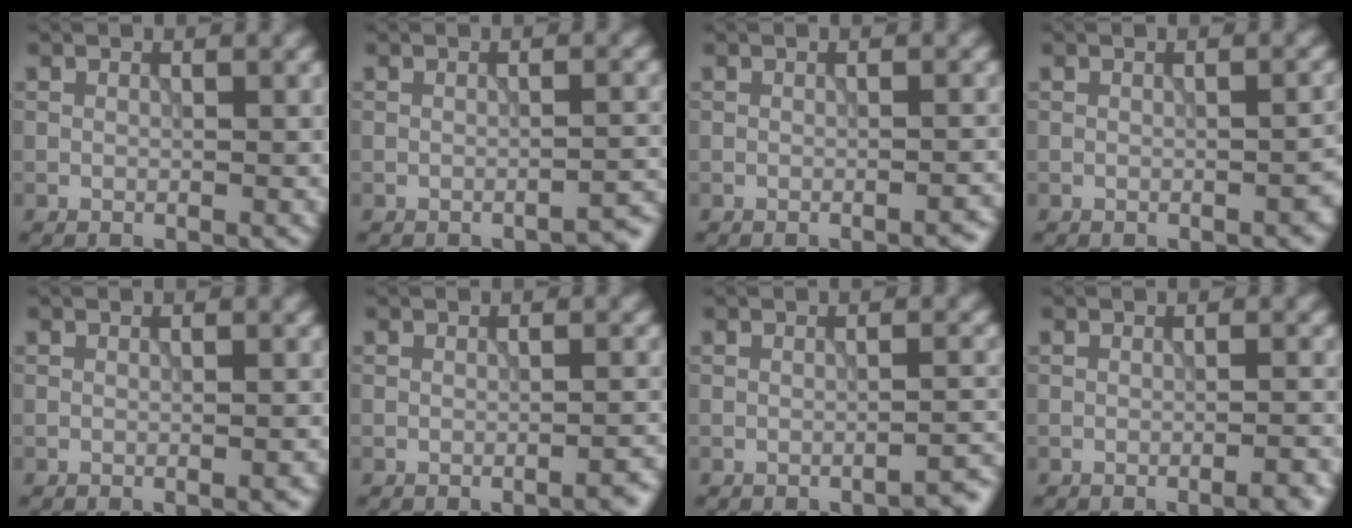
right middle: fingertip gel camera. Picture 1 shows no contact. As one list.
[{"total": 1.9, "force": [-1.7, 0.2, 0.6], "torque": [0.007, 0.011, -0.027]}, {"total": 1.3, "force": [-0.8, 0.3, 1.0], "torque": [-0.007, 0.002, -0.014]}, {"total": 1.3, "force": [-0.8, 0.3, 1.0], "torque": [-0.014, 0.005, -0.010]}, {"total": 1.1, "force": [-0.5, 0.2, 0.9], "torque": [-0.007, 0.000, -0.008]}, {"total": 1.7, "force": [-1.0, 0.4, 1.3], "torque": [-0.009, 0.004, -0.018]}, {"total": 2.1, "force": [-1.9, 0.3, 0.9], "torque": [0.003, 0.012, -0.031]}, {"total": 2.5, "force": [-1.5, 0.6, 1.9], "torque": [-0.015, 0.007, -0.028]}]